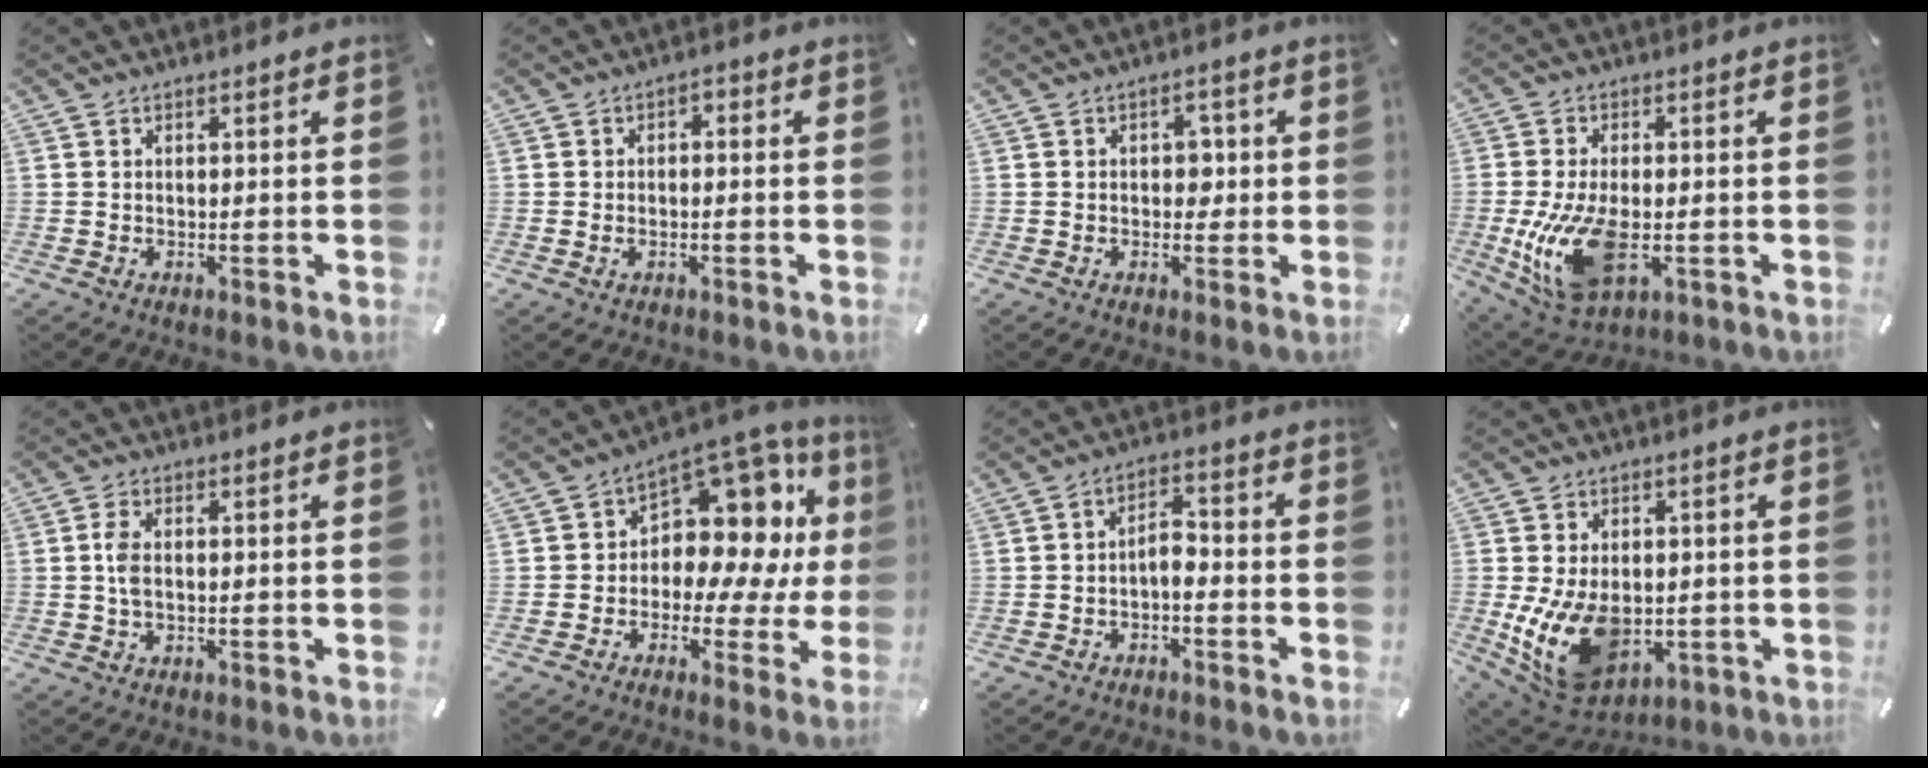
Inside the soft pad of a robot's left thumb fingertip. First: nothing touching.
{"total": 2.2, "force": [-0.9, 1.4, 1.4], "torque": [-0.017, 0.003, -0.021]}
{"total": 3.7, "force": [-0.1, 2.8, 2.4], "torque": [-0.023, 0.001, -0.012]}
{"total": 14.6, "force": [-2.4, 8.0, 11.9], "torque": [-0.258, -0.019, -0.037]}
{"total": 3.5, "force": [0.0, 1.7, 3.1], "torque": [-0.066, 0.002, -0.003]}
{"total": 12.2, "force": [4.1, 8.7, 7.6], "torque": [-0.099, -0.053, 0.074]}
{"total": 4.3, "force": [-2.1, 2.2, 3.0], "torque": [-0.052, 0.018, -0.042]}
{"total": 13.7, "force": [-1.9, 9.5, 9.7], "torque": [-0.186, -0.006, -0.027]}